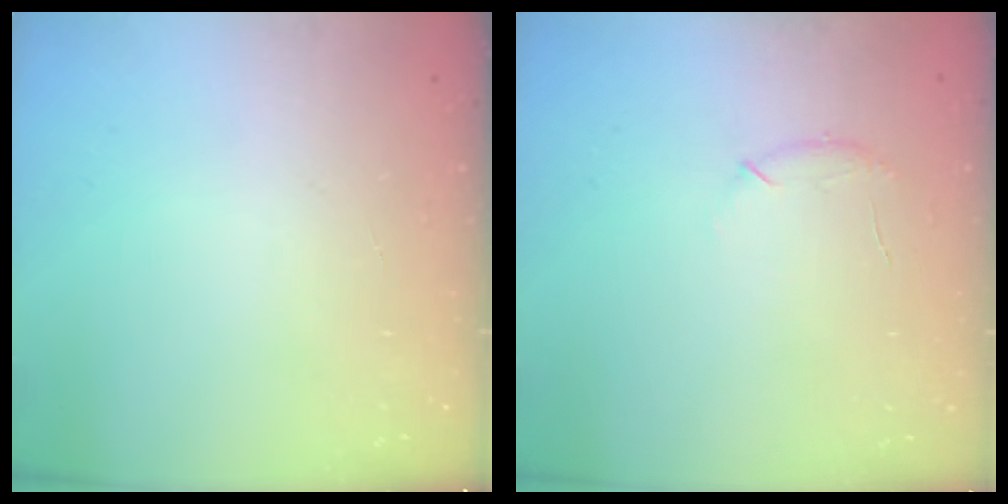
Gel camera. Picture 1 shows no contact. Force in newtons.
{"total": 6.9, "press": 6.7, "slide": 1.8}